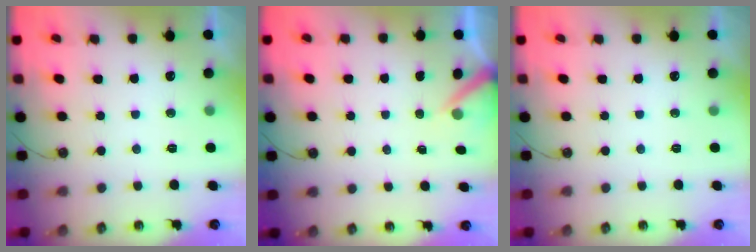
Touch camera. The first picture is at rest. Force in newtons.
{"total": 3.2, "press": 3.2, "slide": 0.2}
{"total": 0.0}